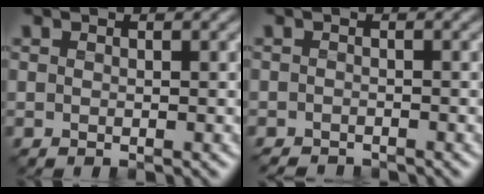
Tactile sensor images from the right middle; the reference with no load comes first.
{"total": 1.2, "force": [-1.2, 0.1, 0.0], "torque": [0.003, -0.002, -0.024]}